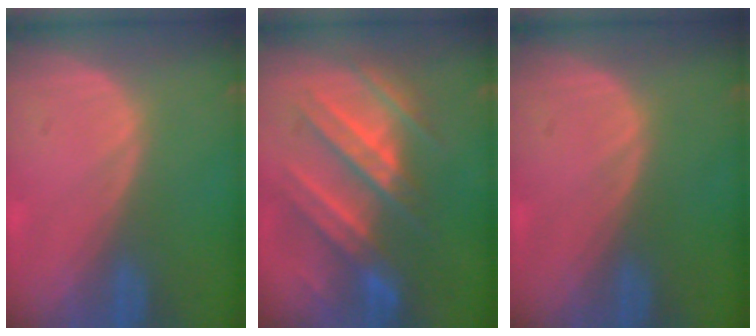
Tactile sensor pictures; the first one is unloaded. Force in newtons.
{"total": 9.4, "press": 9.3, "slide": 1.6}
{"total": 0.0}